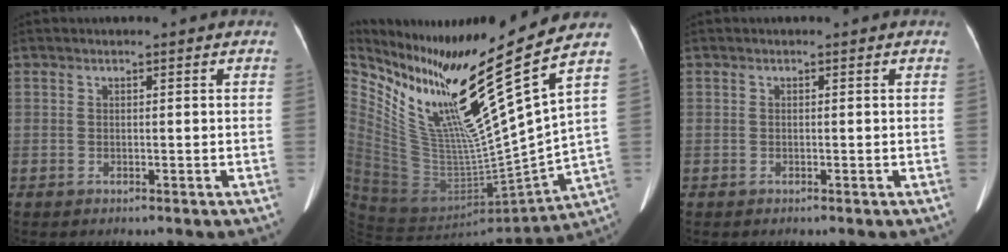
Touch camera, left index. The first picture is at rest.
{"total": 19.1, "force": [12.0, -0.1, 14.8], "torque": [-0.230, -0.039, 0.224]}
{"total": 0.0}